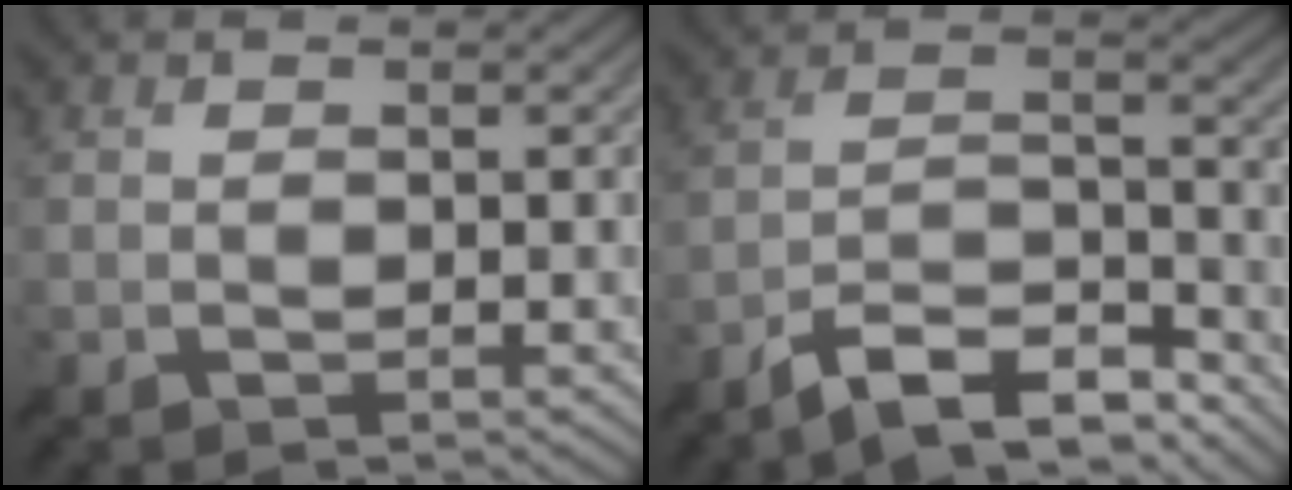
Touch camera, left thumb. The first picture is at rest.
{"total": 10.7, "force": [-8.7, 2.5, 5.7], "torque": [-0.101, 0.009, -0.159]}